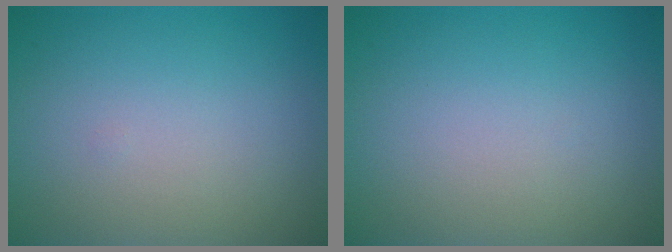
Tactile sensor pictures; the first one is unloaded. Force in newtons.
{"total": 0.0}